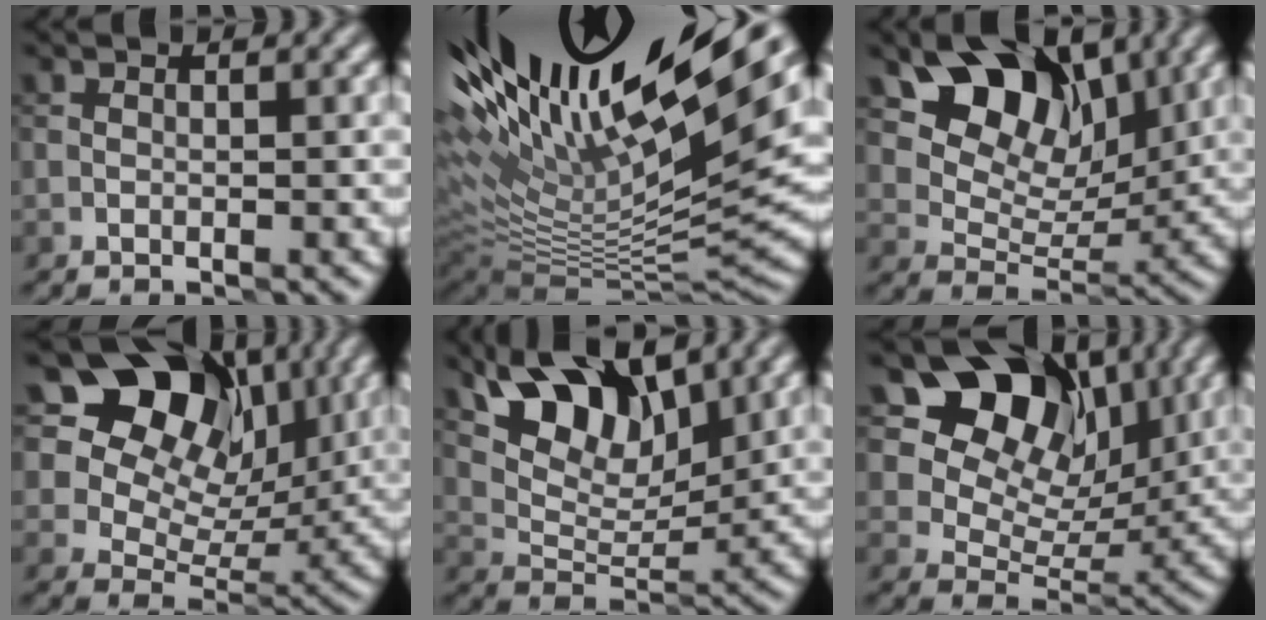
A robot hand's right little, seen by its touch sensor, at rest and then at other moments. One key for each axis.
{"total": 18.3, "fx": 8.2, "fy": 4.6, "fz": 15.7, "tx": -0.241, "ty": 0.018, "tz": 0.170}
{"total": 8.4, "fx": 4.7, "fy": 5.3, "fz": 4.4, "tx": -0.057, "ty": -0.007, "tz": 0.076}
{"total": 14.5, "fx": 7.7, "fy": 9.8, "fz": 7.3, "tx": -0.121, "ty": 0.057, "tz": 0.112}
{"total": 8.2, "fx": 5.4, "fy": 3.6, "fz": 5.1, "tx": -0.085, "ty": 0.002, "tz": 0.096}
{"total": 13.0, "fx": 7.4, "fy": 8.5, "fz": 6.5, "tx": -0.098, "ty": 0.038, "tz": 0.107}